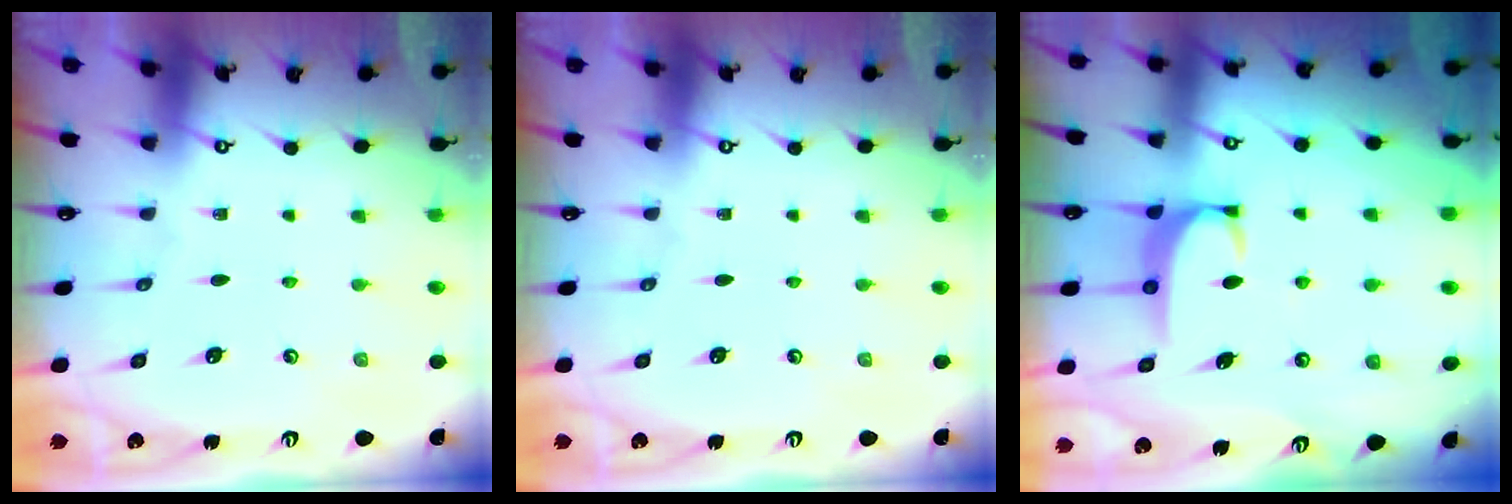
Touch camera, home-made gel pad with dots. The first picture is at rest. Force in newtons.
{"total": 0.0}
{"total": 2.8, "press": 2.7, "slide": 0.4}